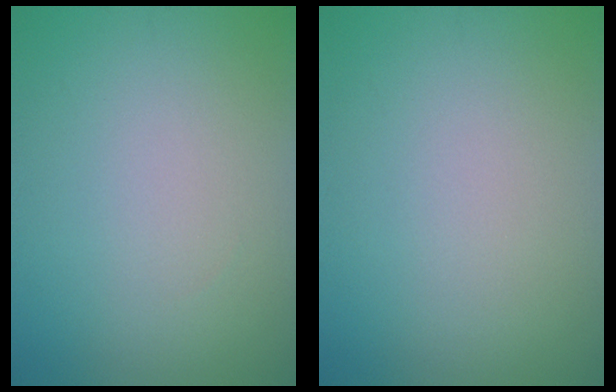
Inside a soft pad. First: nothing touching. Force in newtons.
{"total": 0.0}